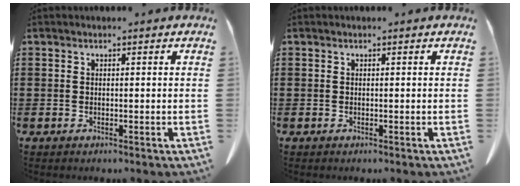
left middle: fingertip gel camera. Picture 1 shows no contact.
{"total": 0.0}